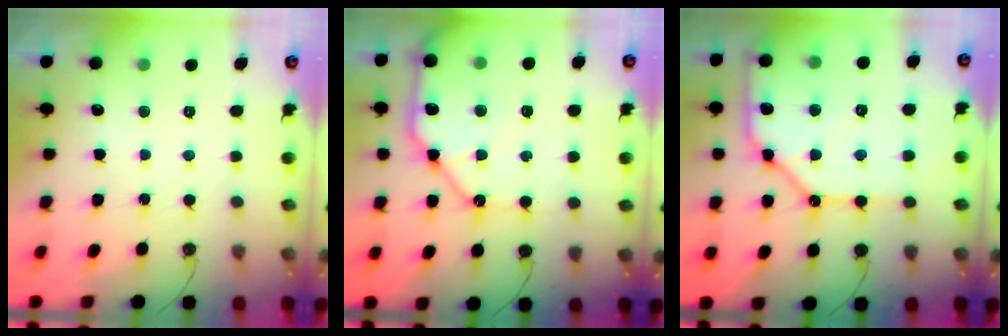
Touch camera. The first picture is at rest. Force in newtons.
{"total": 17.9, "press": 17.7, "slide": 2.4}
{"total": 17.7, "press": 17.6, "slide": 2.0}